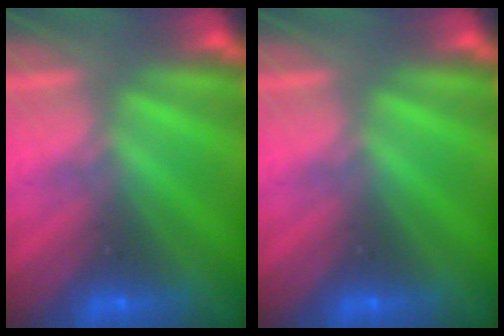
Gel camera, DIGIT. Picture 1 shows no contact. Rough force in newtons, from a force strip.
{"total": 0.0}